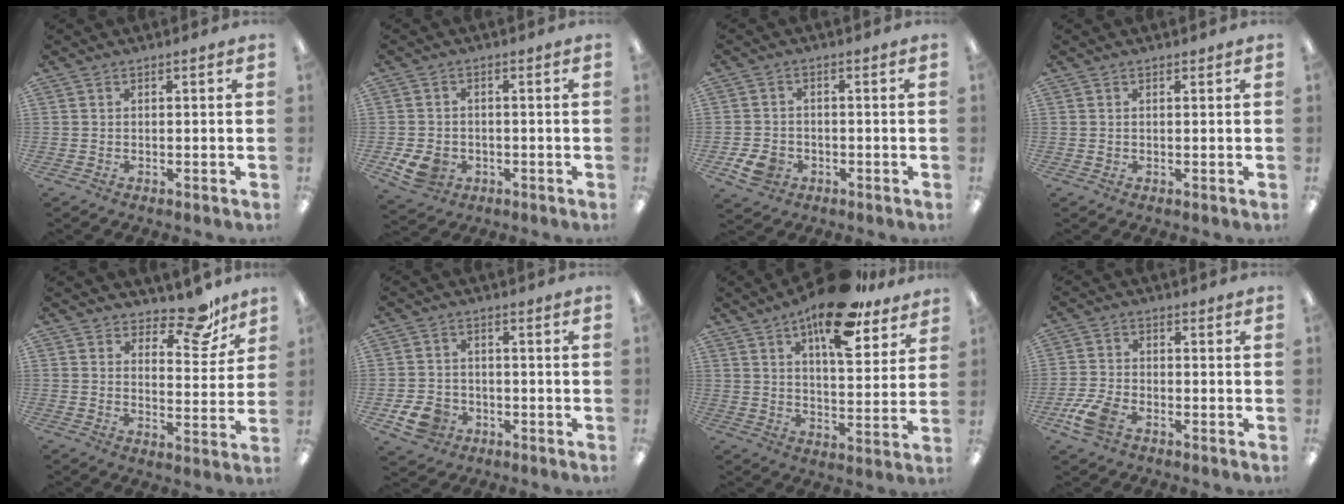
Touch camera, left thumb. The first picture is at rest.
{"total": 6.1, "force": [-2.2, 5.0, 2.7], "torque": [-0.053, 0.010, -0.038]}
{"total": 5.3, "force": [-2.4, 4.2, 2.2], "torque": [-0.036, 0.010, -0.043]}
{"total": 1.0, "force": [0.4, 0.9, 0.1], "torque": [-0.003, 0.005, 0.007]}
{"total": 11.1, "force": [8.9, 4.6, 5.0], "torque": [-0.062, -0.060, 0.156]}
{"total": 6.5, "force": [-3.0, 5.2, 2.6], "torque": [-0.049, 0.017, -0.054]}
{"total": 16.4, "force": [11.4, 6.0, 10.2], "torque": [-0.153, -0.057, 0.188]}
{"total": 7.0, "force": [-3.7, 4.1, 4.2], "torque": [-0.092, 0.013, -0.069]}